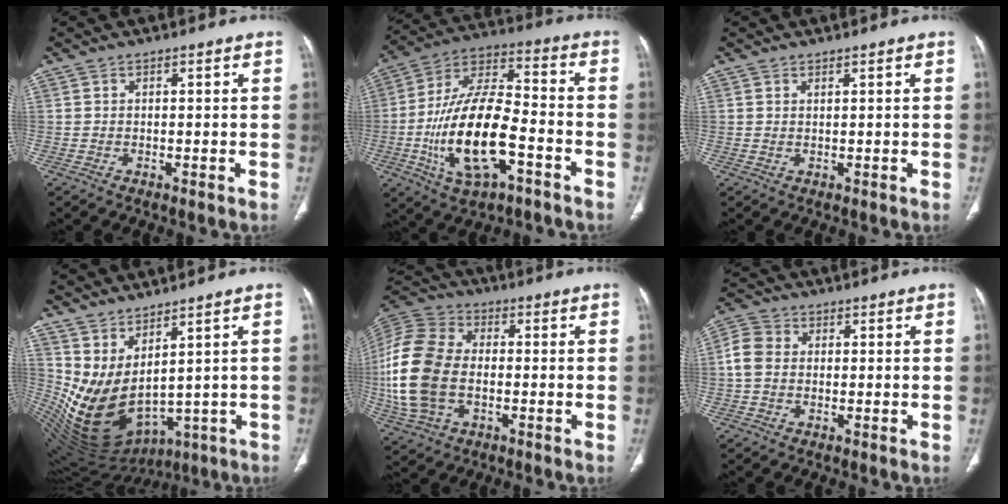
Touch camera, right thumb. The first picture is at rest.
{"total": 20.0, "force": [-6.3, 8.9, 16.8], "torque": [-0.315, 0.037, -0.107]}
{"total": 0.5, "force": [0.5, 0.0, 0.2], "torque": [0.000, -0.004, 0.010]}
{"total": 12.5, "force": [3.2, 6.2, 10.3], "torque": [-0.177, -0.043, 0.095]}
{"total": 19.1, "force": [-2.2, 12.5, 14.3], "torque": [-0.314, 0.013, -0.038]}
{"total": 5.0, "force": [0.0, 4.0, 2.9], "torque": [-0.063, 0.013, -0.009]}